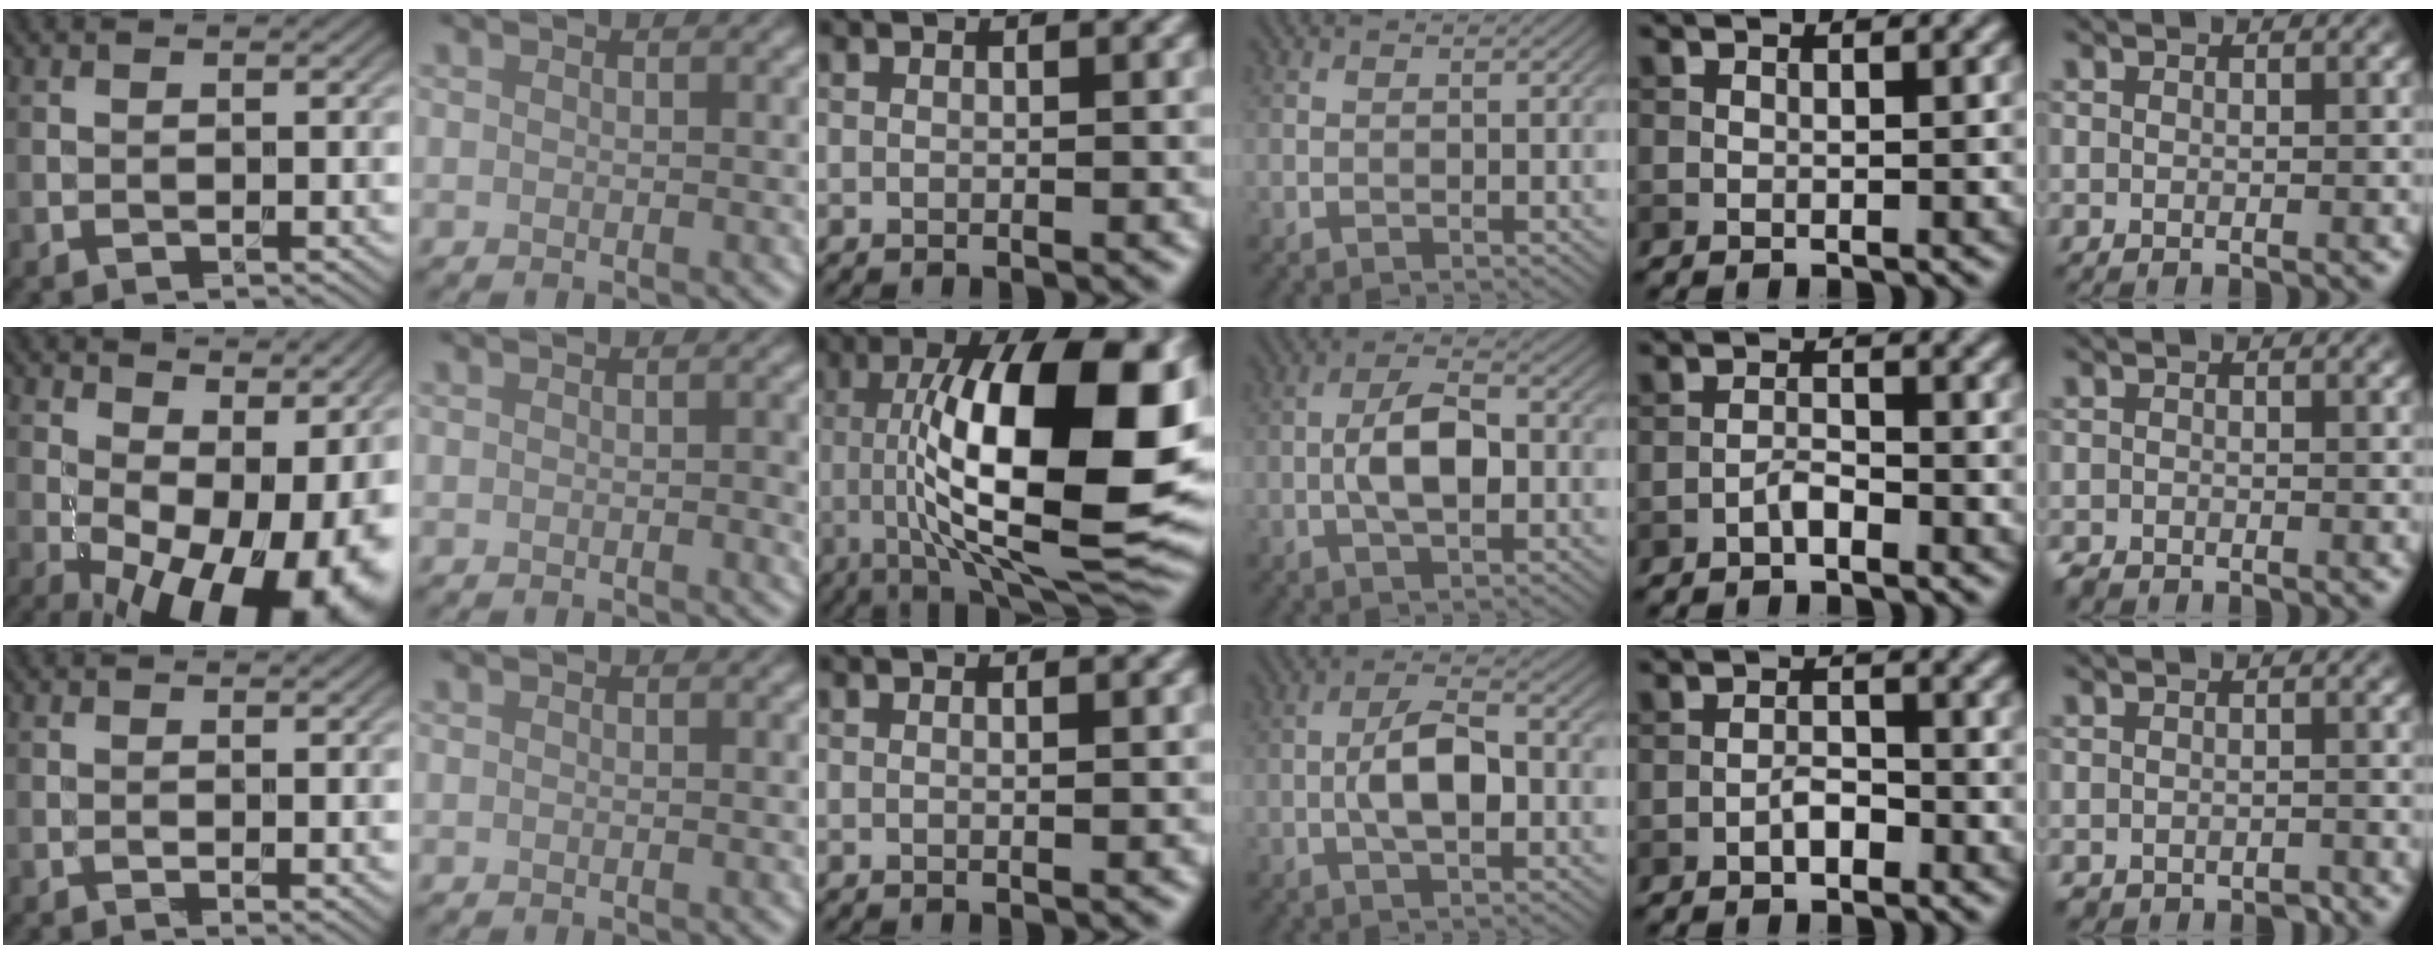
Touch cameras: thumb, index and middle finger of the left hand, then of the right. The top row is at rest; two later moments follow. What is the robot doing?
{"motion": "unscrew", "object": "dispenser bottle"}